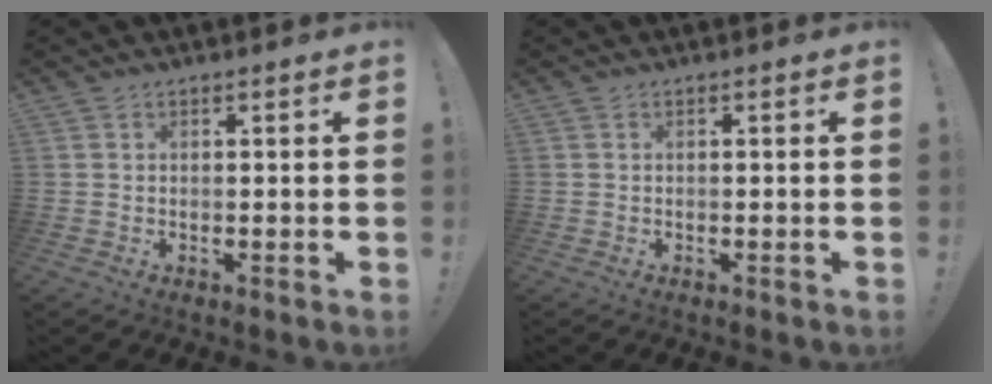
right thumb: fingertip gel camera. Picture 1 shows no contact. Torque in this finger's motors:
{"motor_torque": [-0.17, 0.09, 0.15, 0.02, 0.09]}